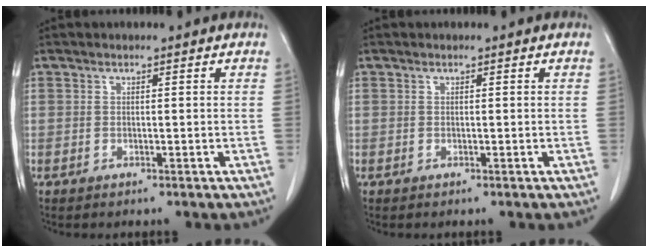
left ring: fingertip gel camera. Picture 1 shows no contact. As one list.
[{"total": 0.0}]